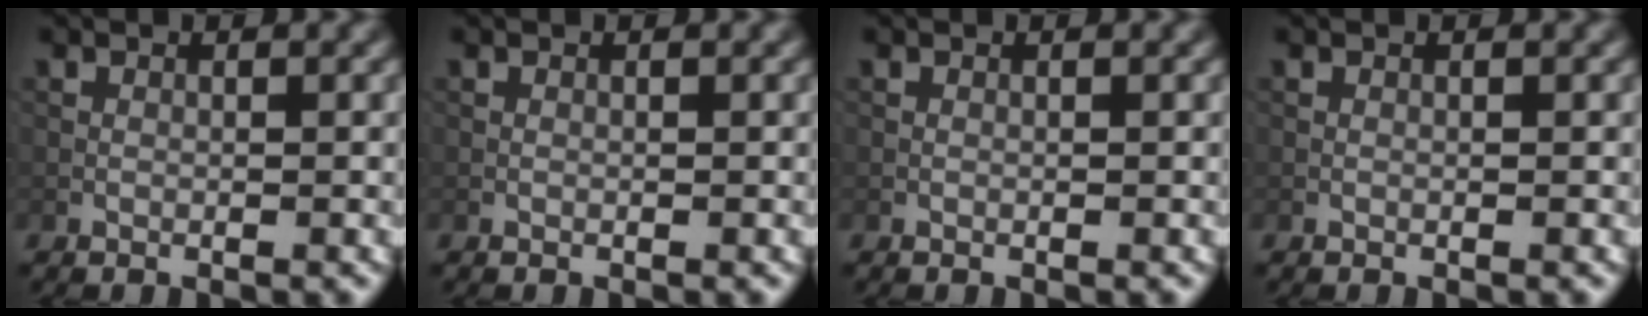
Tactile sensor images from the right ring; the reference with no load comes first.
{"total": 0.0}
{"total": 0.0}
{"total": 0.0}